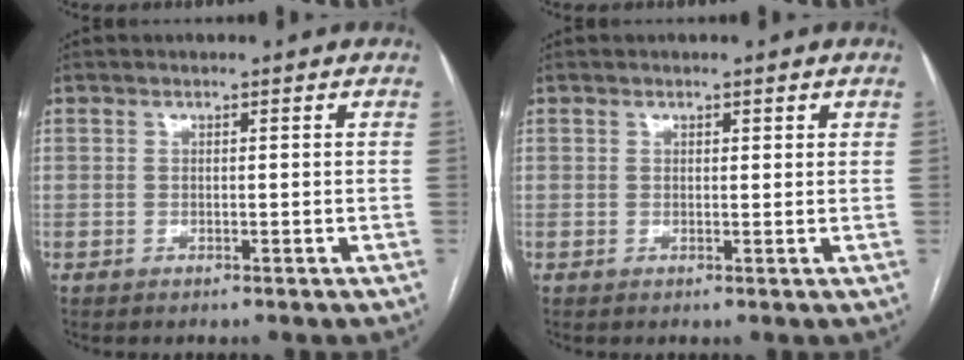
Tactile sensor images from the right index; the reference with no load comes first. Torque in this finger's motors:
{"motor_torque": [-0.13, -0.02, 0.02, 0.00]}